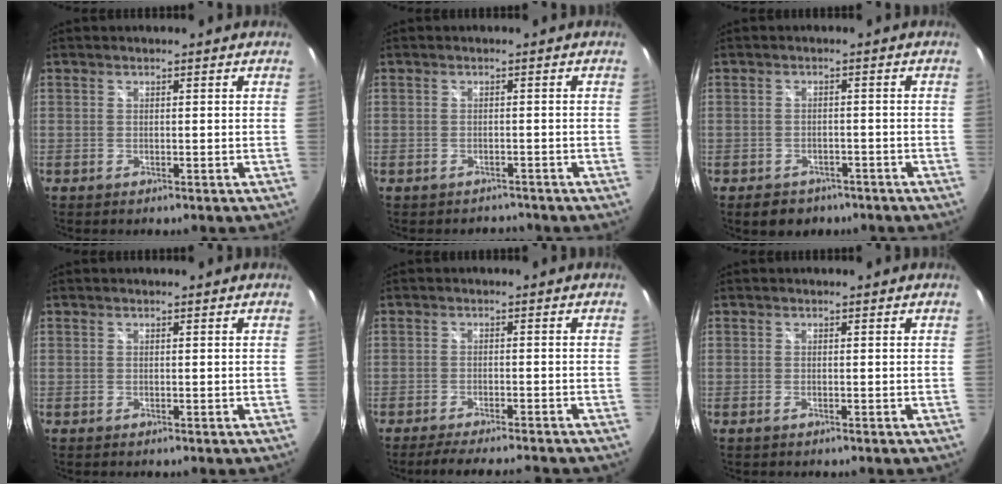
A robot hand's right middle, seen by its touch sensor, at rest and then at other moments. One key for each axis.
{"total": 2.4, "fx": -2.2, "fy": 1.0, "fz": 0.0, "tx": 0.001, "ty": 0.002, "tz": -0.029}
{"total": 5.0, "fx": -3.6, "fy": 3.1, "fz": 1.6, "tx": -0.034, "ty": -0.001, "tz": -0.044}
{"total": 0.0}
{"total": 9.2, "fx": -8.2, "fy": 0.6, "fz": 4.2, "tx": -0.090, "ty": -0.014, "tz": -0.124}
{"total": 0.6, "fx": -0.4, "fy": -0.1, "fz": 0.4, "tx": -0.007, "ty": -0.001, "tz": -0.010}